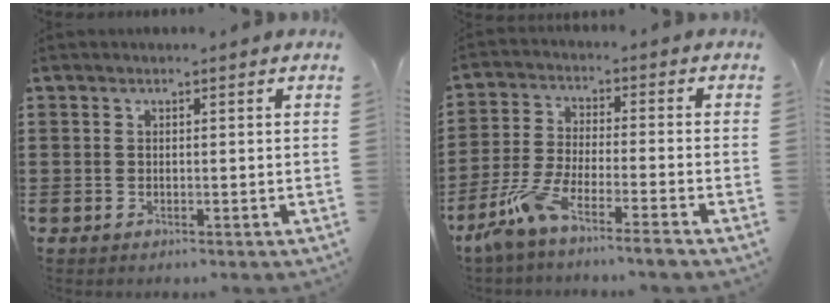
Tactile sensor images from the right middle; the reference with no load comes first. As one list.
[{"total": 7.3, "force": [-6.0, 0.5, 4.1], "torque": [-0.113, -0.020, -0.122]}]